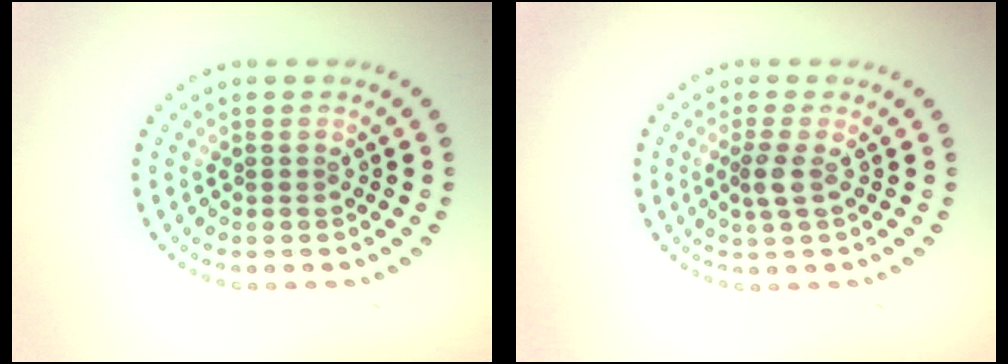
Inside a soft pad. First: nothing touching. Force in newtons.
{"total": 1.8, "press": 1.4, "slide": 1.1}